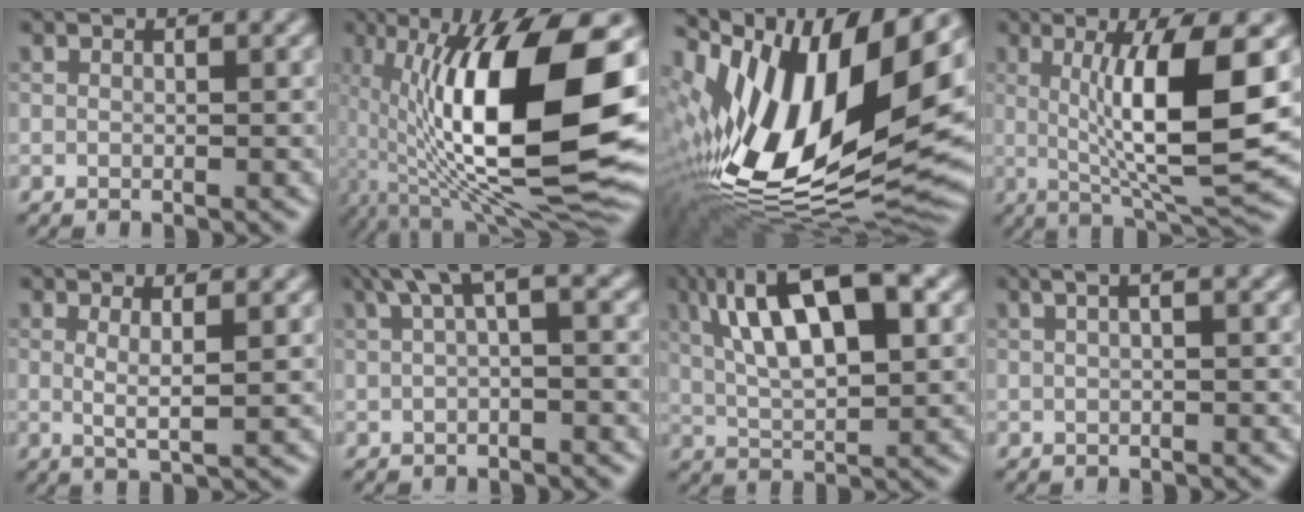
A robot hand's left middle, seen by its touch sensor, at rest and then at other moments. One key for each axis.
{"total": 16.2, "fx": 0.9, "fy": 5.4, "fz": 15.2, "tx": -0.246, "ty": -0.004, "tz": 0.016}
{"total": 18.0, "fx": 1.9, "fy": 8.9, "fz": 15.5, "tx": -0.298, "ty": -0.003, "tz": 0.027}
{"total": 9.8, "fx": 1.1, "fy": 1.9, "fz": 9.5, "tx": -0.140, "ty": -0.013, "tz": 0.029}
{"total": 2.3, "fx": 0.7, "fy": 0.5, "fz": 2.2, "tx": -0.038, "ty": -0.007, "tz": 0.011}
{"total": 3.9, "fx": 1.2, "fy": 0.8, "fz": 3.6, "tx": -0.061, "ty": 0.016, "tz": 0.018}
{"total": 11.3, "fx": 4.2, "fy": 4.1, "fz": 9.6, "tx": -0.163, "ty": 0.014, "tz": 0.067}
{"total": 4.0, "fx": 1.5, "fy": 1.8, "fz": 3.2, "tx": -0.023, "ty": 0.023, "tz": -0.002}